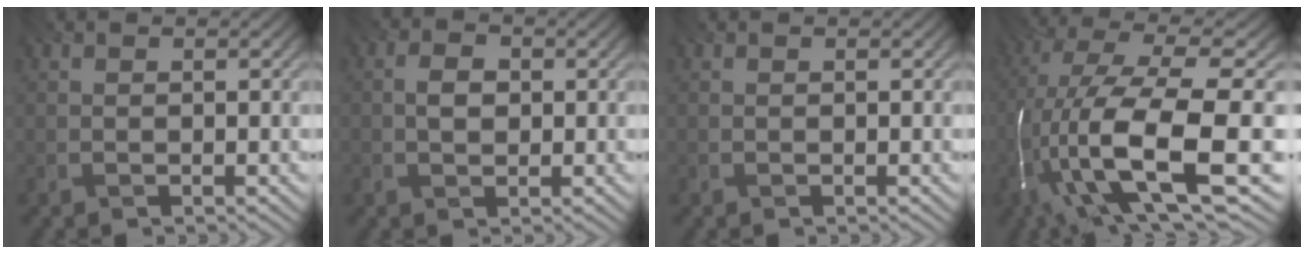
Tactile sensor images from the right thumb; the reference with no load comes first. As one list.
[{"total": 2.3, "force": [-1.0, 1.5, 1.4], "torque": [-0.026, -0.002, -0.026]}, {"total": 0.0}, {"total": 16.5, "force": [-5.4, 4.6, 14.9], "torque": [-0.314, -0.010, -0.092]}]